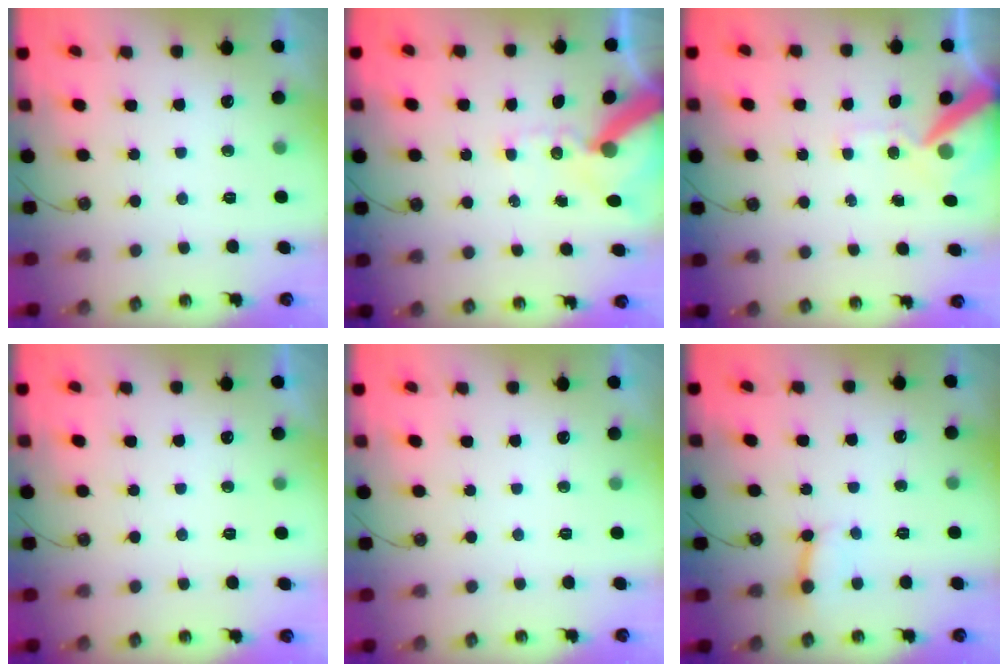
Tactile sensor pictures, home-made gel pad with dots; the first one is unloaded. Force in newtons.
{"total": 12.6, "press": 12.5, "slide": 1.8}
{"total": 11.7, "press": 11.5, "slide": 1.8}
{"total": 0.0}
{"total": 0.0}
{"total": 3.4, "press": 3.4, "slide": 0.1}